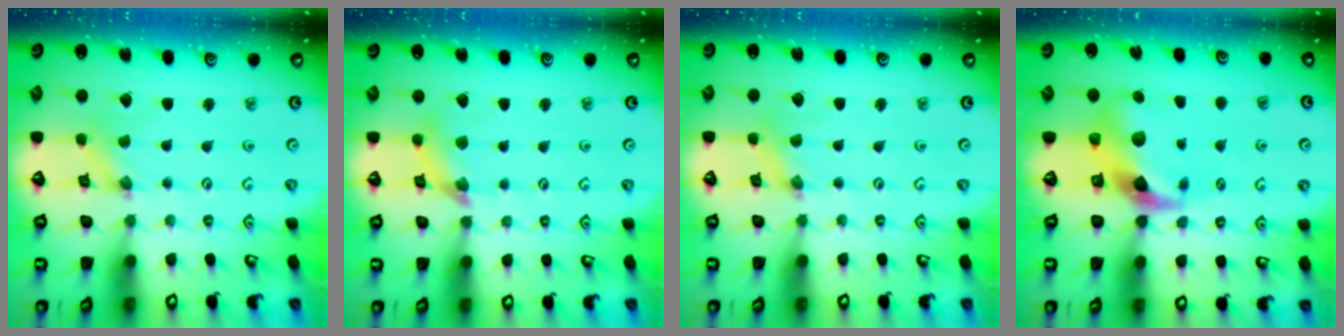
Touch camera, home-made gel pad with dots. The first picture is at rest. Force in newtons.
{"total": 9.2, "press": 9.2, "slide": 1.2}
{"total": 1.7, "press": 1.7, "slide": 0.2}
{"total": 10.7, "press": 10.6, "slide": 2.0}